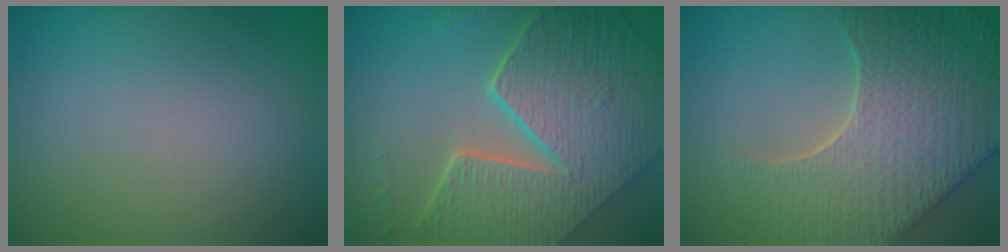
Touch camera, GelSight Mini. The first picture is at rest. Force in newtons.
{"total": 8.8, "press": 6.3, "slide": 6.2}
{"total": 8.3, "press": 6.4, "slide": 5.2}